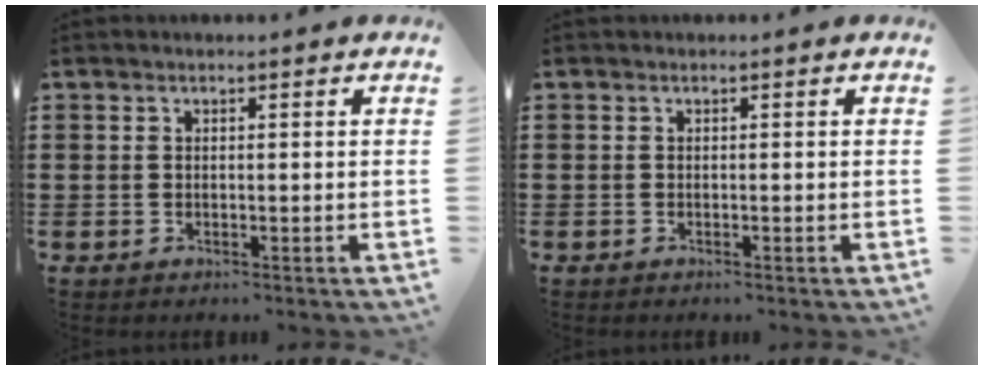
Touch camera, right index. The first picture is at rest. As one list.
[{"total": 0.0}]